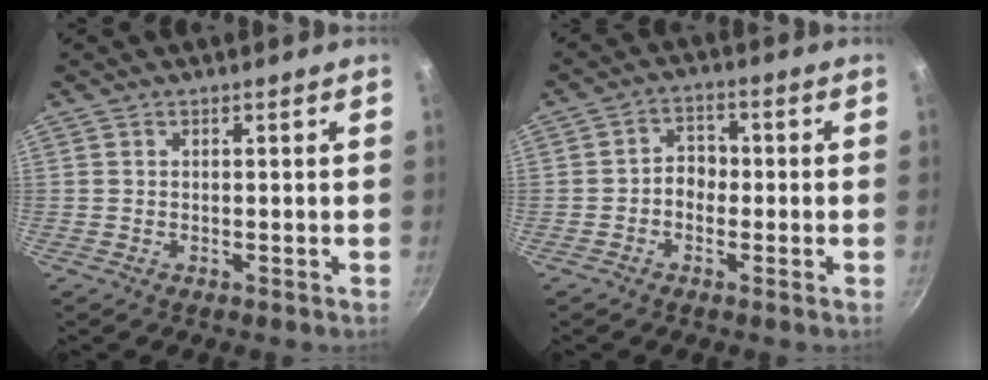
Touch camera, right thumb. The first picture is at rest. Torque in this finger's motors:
{"motor_torque": [-0.01, 0.02, 0.56, -0.01, 0.03]}